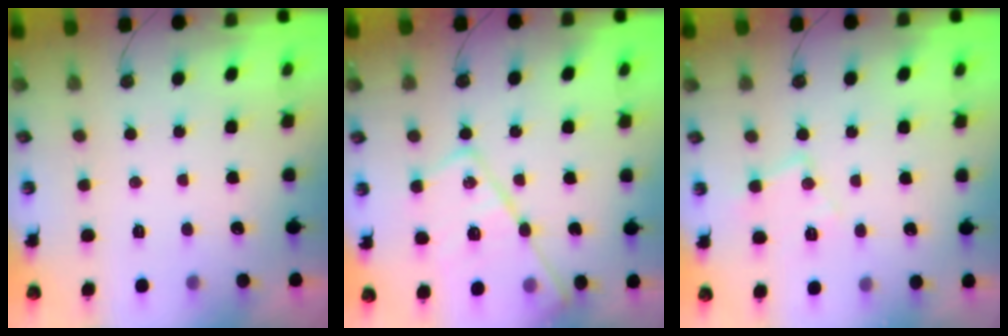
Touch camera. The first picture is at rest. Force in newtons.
{"total": 18.5, "press": 18.5, "slide": 1.5}
{"total": 8.3, "press": 8.3, "slide": 0.6}